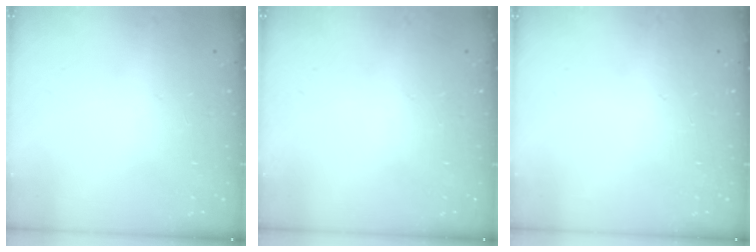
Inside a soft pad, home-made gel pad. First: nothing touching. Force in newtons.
{"total": 0.0}
{"total": 0.0}